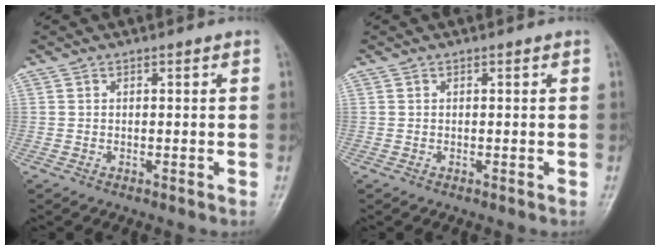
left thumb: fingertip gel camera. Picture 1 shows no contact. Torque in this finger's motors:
{"motor_torque": [0.00, 0.00, -0.04, 0.01, 0.00]}